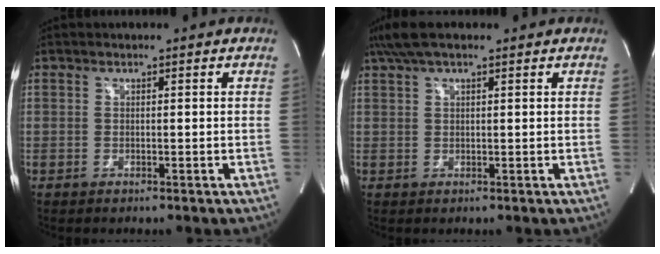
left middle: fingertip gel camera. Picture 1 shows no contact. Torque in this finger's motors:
{"motor_torque": [0.58, -0.30, 0.02, 0.06]}